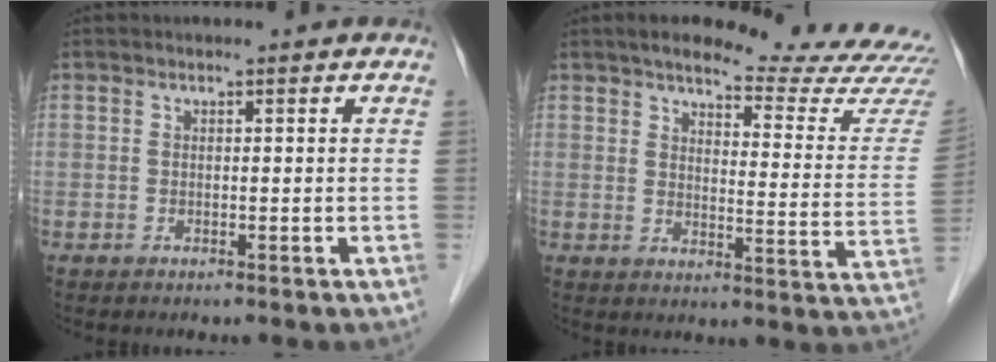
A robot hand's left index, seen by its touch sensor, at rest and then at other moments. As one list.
[{"total": 18.8, "force": [17.5, 1.3, 6.6], "torque": [-0.078, -0.082, 0.199]}]